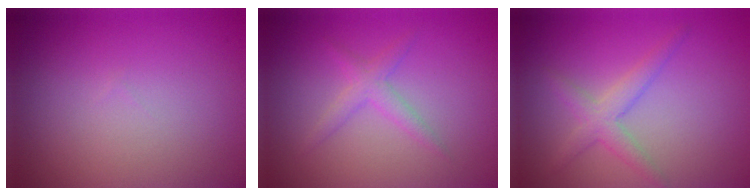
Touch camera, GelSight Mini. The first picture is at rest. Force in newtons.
{"total": 1.8, "press": 1.8, "slide": 0.2}
{"total": 1.9, "press": 1.9, "slide": 0.1}